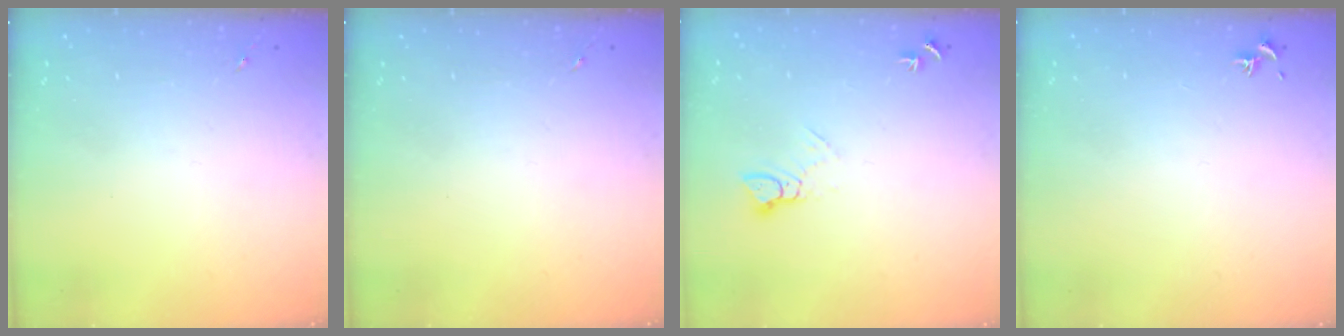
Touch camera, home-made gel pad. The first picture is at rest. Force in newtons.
{"total": 0.0}
{"total": 4.1, "press": 4.1, "slide": 0.3}
{"total": 0.8, "press": 0.7, "slide": 0.3}